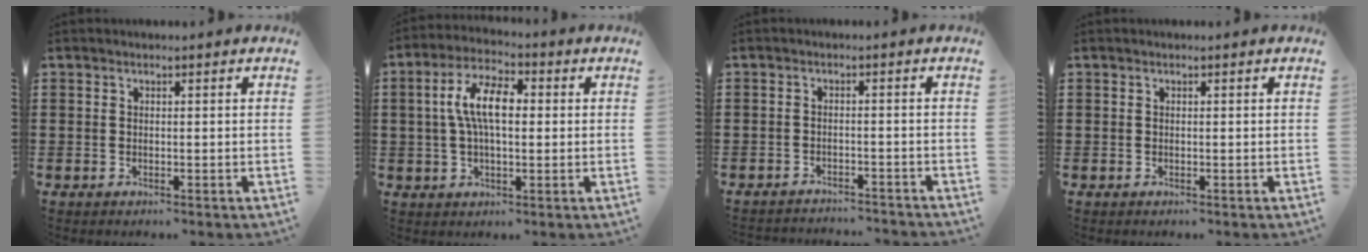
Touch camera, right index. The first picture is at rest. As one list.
[{"total": 8.2, "force": [0.8, 3.7, 7.3], "torque": [-0.161, 0.009, 0.005]}, {"total": 2.0, "force": [-2.0, 0.0, 0.1], "torque": [-0.006, 0.001, -0.044]}, {"total": 0.0}]